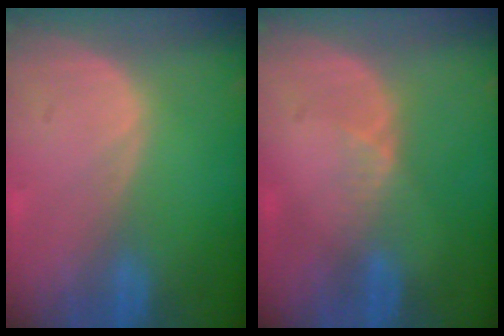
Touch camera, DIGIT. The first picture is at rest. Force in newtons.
{"total": 2.0, "press": 1.6, "slide": 1.3}